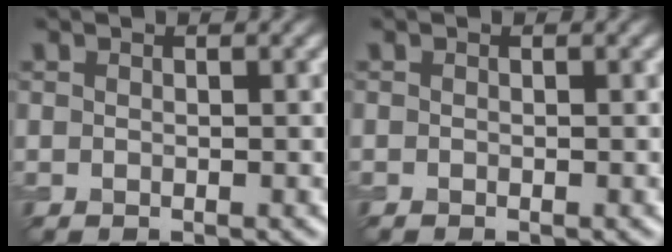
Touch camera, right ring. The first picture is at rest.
{"total": 0.0}